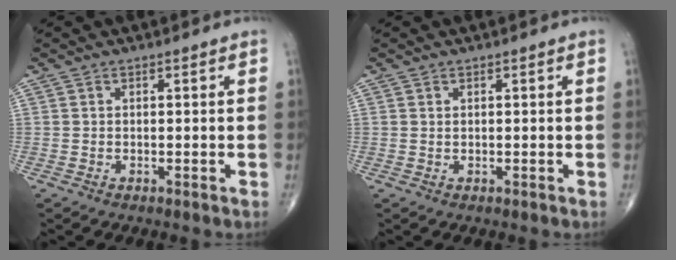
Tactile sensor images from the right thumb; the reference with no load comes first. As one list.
[{"total": 0.0}]